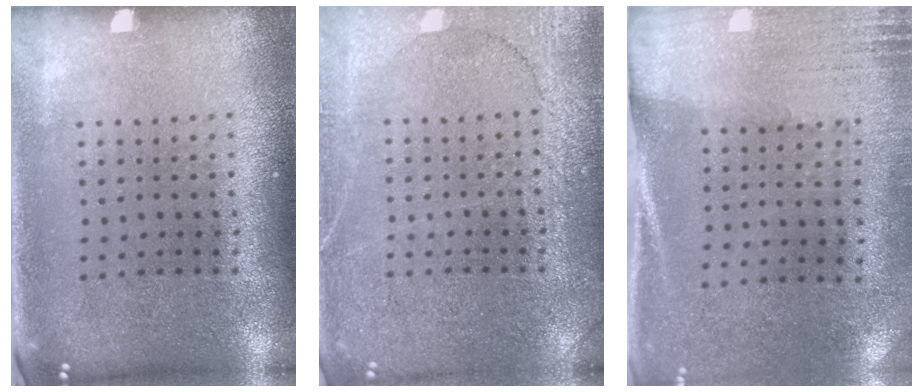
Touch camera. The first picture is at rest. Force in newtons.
{"total": 4.3, "press": 4.3, "slide": 0.6}
{"total": 2.7, "press": 2.4, "slide": 1.2}